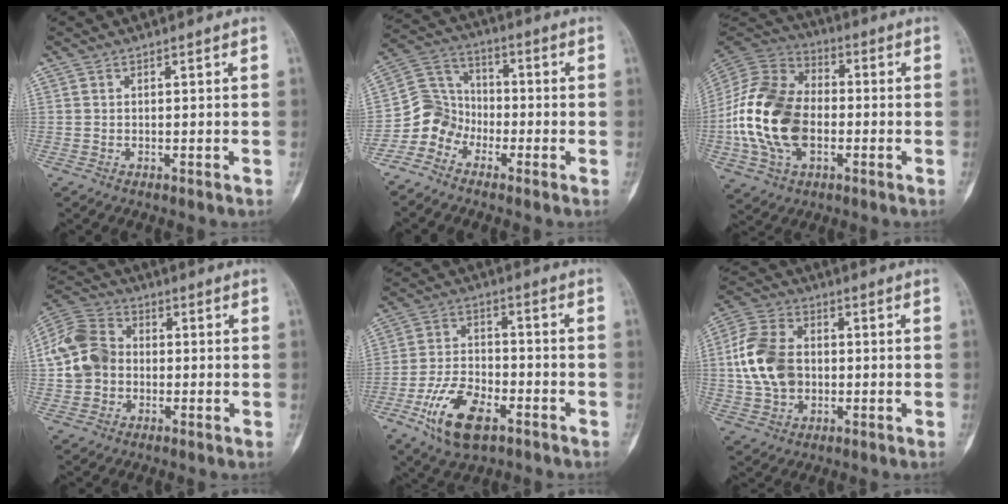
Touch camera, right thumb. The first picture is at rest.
{"total": 7.6, "force": [-4.4, 6.1, 0.8], "torque": [0.003, 0.054, -0.104]}
{"total": 19.8, "force": [-3.0, 13.6, 14.1], "torque": [-0.267, 0.020, -0.056]}
{"total": 11.2, "force": [-0.4, 9.6, 5.8], "torque": [-0.104, 0.030, -0.019]}
{"total": 12.7, "force": [-6.3, 6.4, 9.0], "torque": [-0.159, 0.022, -0.113]}
{"total": 12.8, "force": [0.1, 9.7, 8.4], "torque": [-0.152, 0.016, -0.001]}